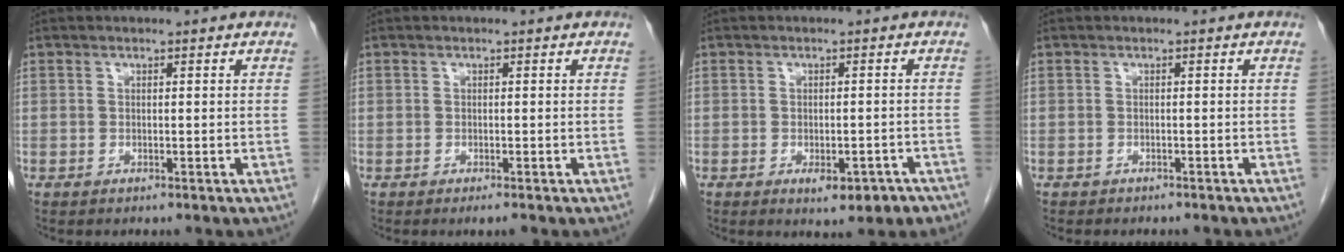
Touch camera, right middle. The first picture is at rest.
{"total": 0.8, "force": [-0.6, 0.1, 0.5], "torque": [-0.009, -0.002, -0.007]}
{"total": 4.6, "force": [-2.7, 2.0, 3.1], "torque": [-0.032, 0.000, -0.029]}
{"total": 3.1, "force": [-2.6, 1.2, 1.3], "torque": [-0.024, -0.005, -0.023]}